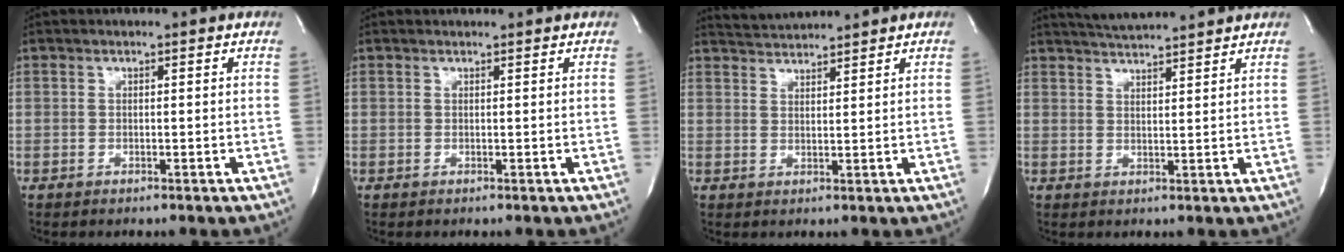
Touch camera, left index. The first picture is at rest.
{"total": 1.5, "force": [1.5, 0.1, 0.1], "torque": [-0.009, 0.011, 0.020]}
{"total": 4.3, "force": [4.2, -0.5, 0.1], "torque": [-0.011, 0.019, 0.079]}
{"total": 7.6, "force": [7.2, -0.5, 2.4], "torque": [-0.050, 0.018, 0.112]}